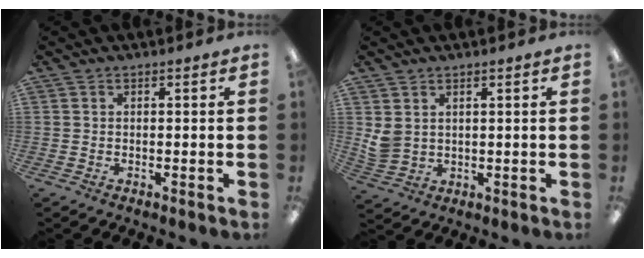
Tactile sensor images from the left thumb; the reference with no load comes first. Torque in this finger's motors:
{"motor_torque": [0.89, 0.82, 0.47, -0.34, 0.02]}